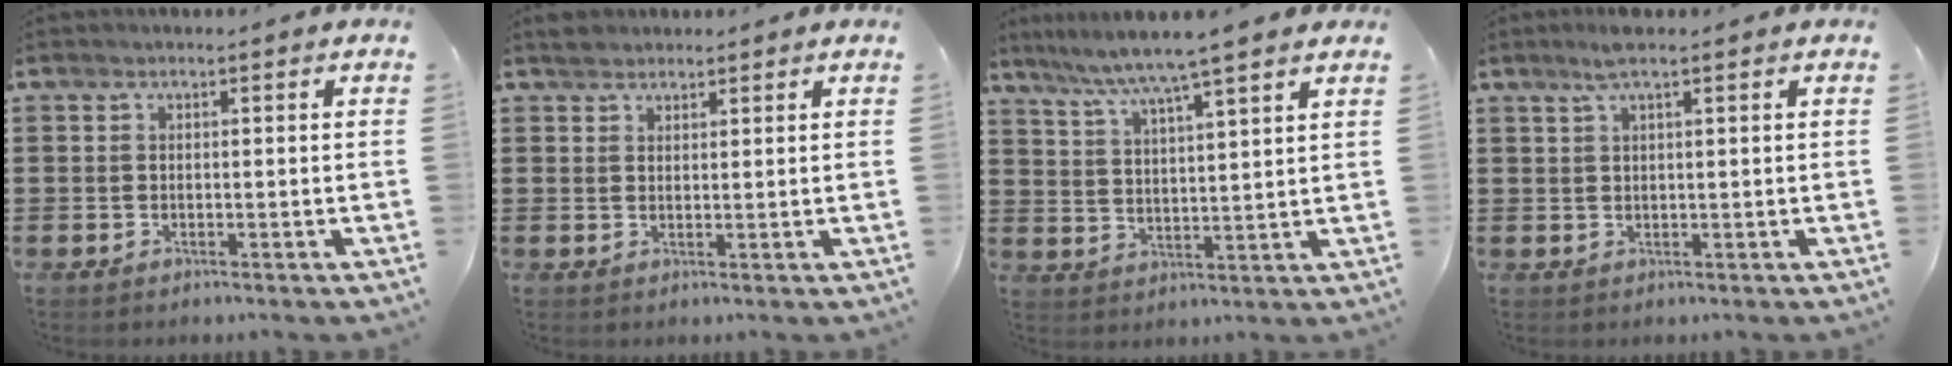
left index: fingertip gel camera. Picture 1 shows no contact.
{"total": 1.8, "force": [1.7, 0.8, 0.0], "torque": [-0.005, 0.006, 0.034]}
{"total": 5.8, "force": [5.0, -0.9, 2.9], "torque": [-0.076, -0.030, 0.080]}
{"total": 2.8, "force": [1.8, 0.2, 2.1], "torque": [-0.045, 0.003, 0.031]}